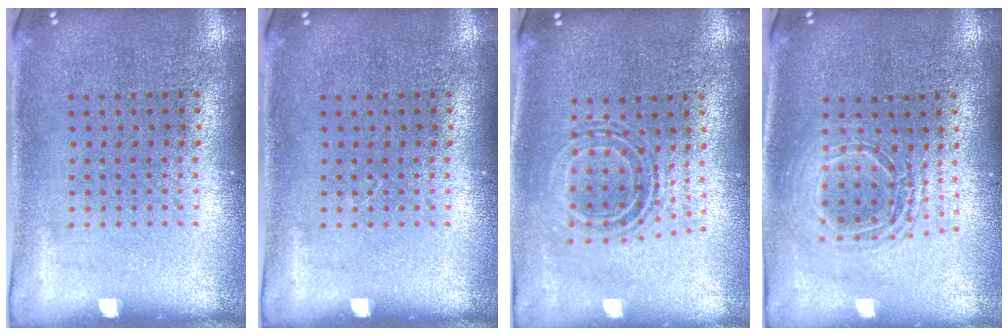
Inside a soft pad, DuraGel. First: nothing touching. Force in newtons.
{"total": 0.0}
{"total": 0.9, "press": 0.8, "slide": 0.3}
{"total": 1.7, "press": 1.5, "slide": 0.9}